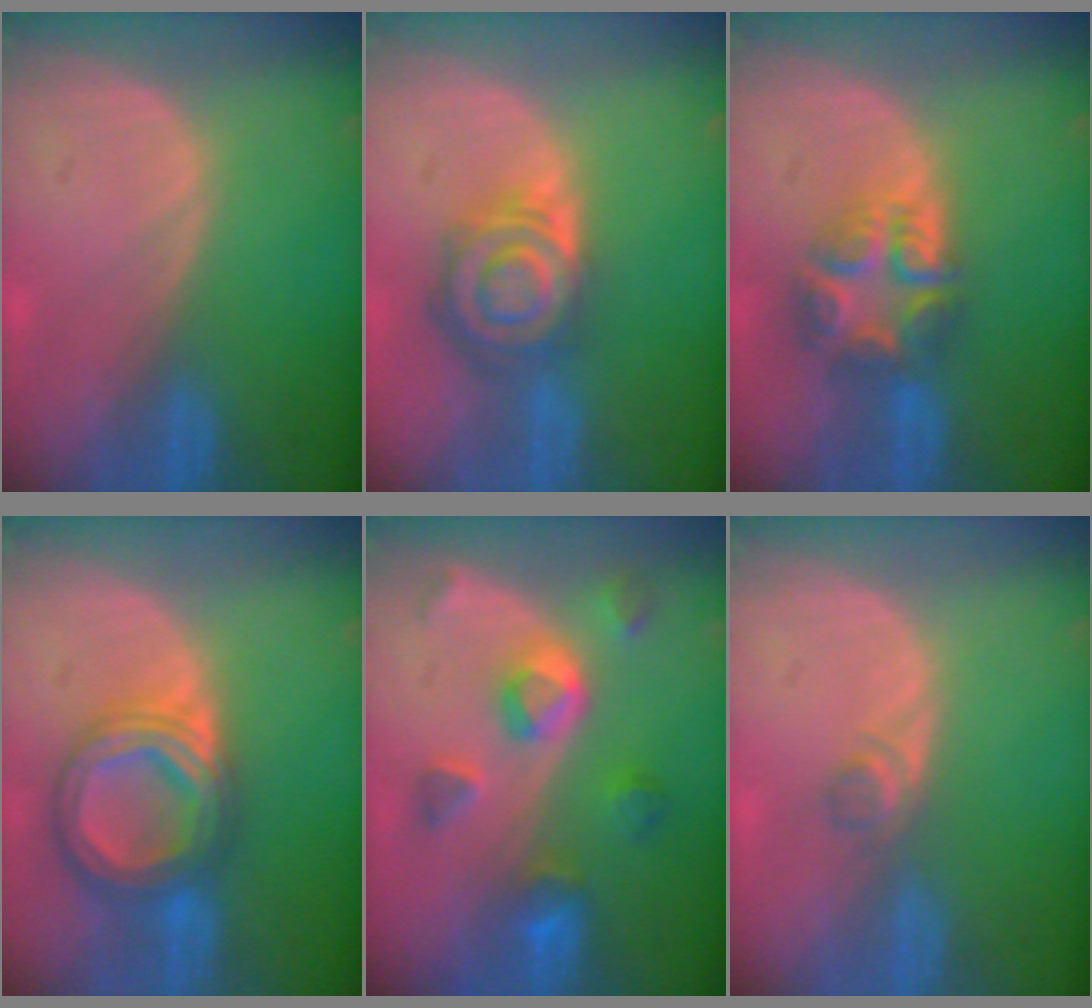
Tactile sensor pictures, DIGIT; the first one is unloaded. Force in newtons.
{"total": 8.0, "press": 7.1, "slide": 3.7}
{"total": 7.7, "press": 6.7, "slide": 3.7}
{"total": 8.7, "press": 8.6, "slide": 0.8}
{"total": 7.7, "press": 6.8, "slide": 3.5}
{"total": 1.8, "press": 1.5, "slide": 0.9}